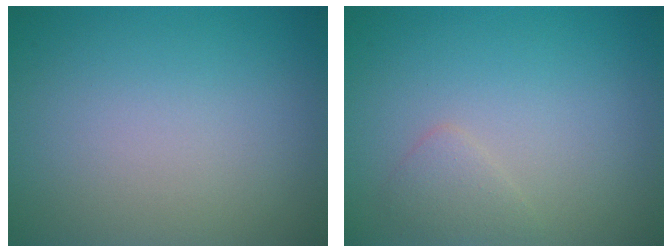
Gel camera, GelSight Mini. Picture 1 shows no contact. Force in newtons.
{"total": 1.2, "press": 1.2, "slide": 0.1}